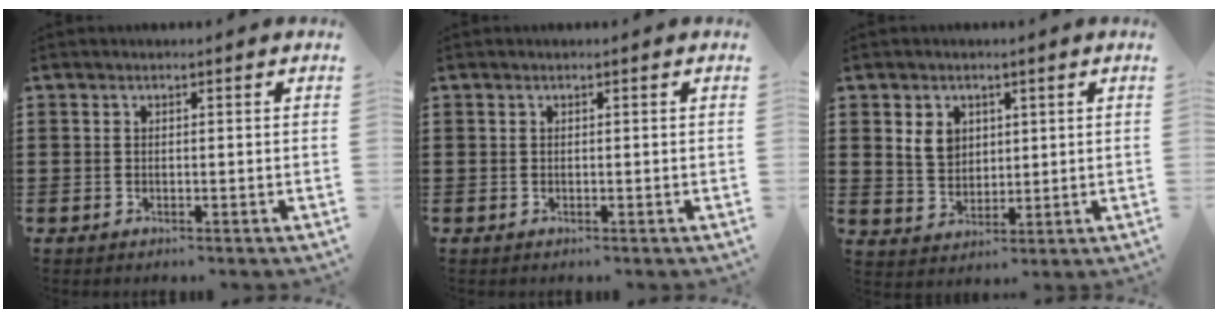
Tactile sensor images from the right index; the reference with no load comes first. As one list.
[{"total": 0.0}, {"total": 4.3, "force": [1.7, 3.4, 2.0], "torque": [-0.053, 0.010, 0.030]}]